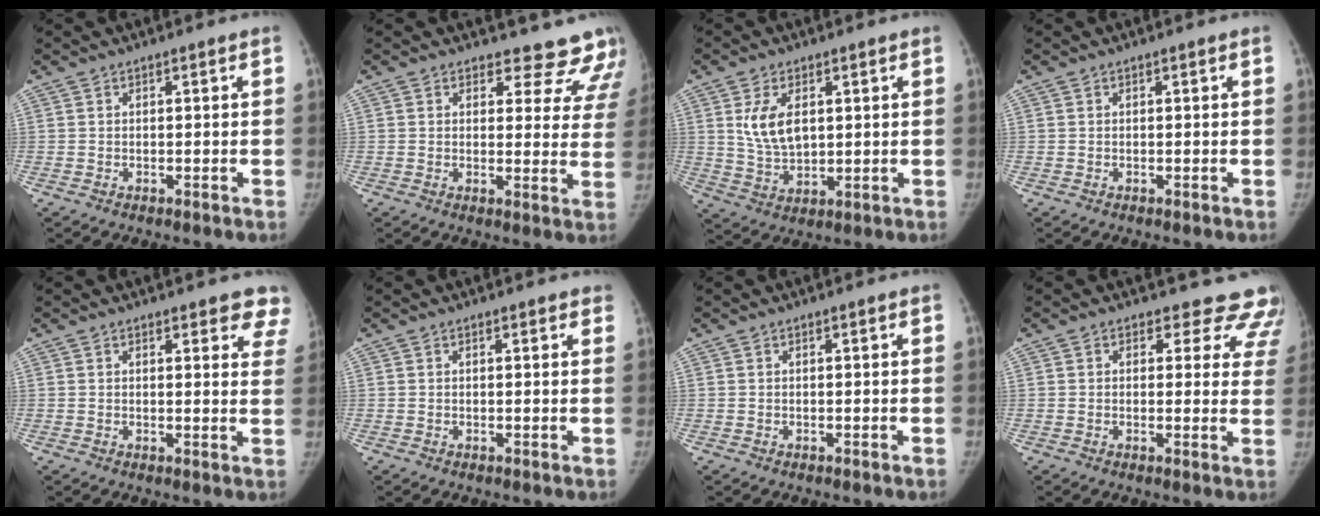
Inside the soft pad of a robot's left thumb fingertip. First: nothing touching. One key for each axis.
{"total": 13.5, "fx": 12.3, "fy": 5.2, "fz": 1.3, "tx": 0.045, "ty": -0.096, "tz": 0.113}
{"total": 7.9, "fx": 2.2, "fy": 4.8, "fz": 5.9, "tx": -0.094, "ty": -0.013, "tz": 0.051}
{"total": 0.0}
{"total": 8.0, "fx": 6.6, "fy": 2.9, "fz": 3.4, "tx": 0.007, "ty": -0.027, "tz": 0.054}
{"total": 2.1, "fx": 1.6, "fy": 0.8, "fz": 1.0, "tx": 0.006, "ty": 0.002, "tz": 0.014}
{"total": 0.0}
{"total": 11.9, "fx": 10.1, "fy": 6.0, "fz": 1.6, "tx": 0.047, "ty": -0.047, "tz": 0.080}